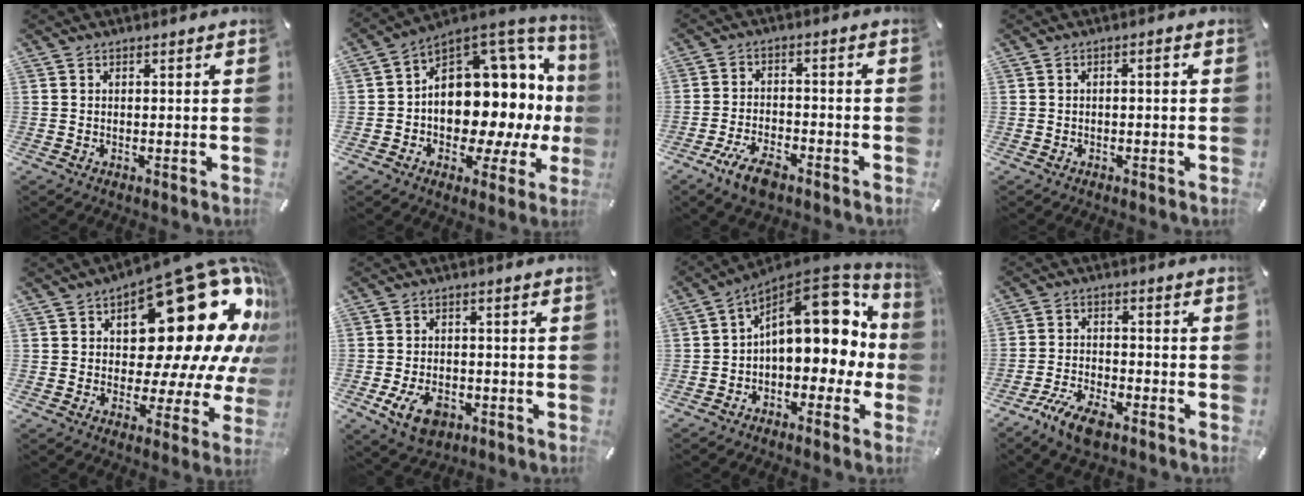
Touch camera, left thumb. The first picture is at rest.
{"total": 15.0, "force": [1.3, 11.1, 10.0], "torque": [-0.115, -0.058, 0.032]}
{"total": 7.9, "force": [-5.1, 3.4, 4.9], "torque": [-0.104, 0.018, -0.094]}
{"total": 1.5, "force": [-0.6, 0.5, 1.3], "torque": [-0.024, 0.005, -0.013]}
{"total": 29.5, "force": [12.2, 14.3, 22.7], "torque": [-0.296, -0.100, 0.219]}
{"total": 8.1, "force": [-3.3, 5.4, 5.0], "torque": [-0.100, 0.007, -0.060]}
{"total": 18.6, "force": [5.2, 11.0, 14.1], "torque": [-0.183, -0.040, 0.090]}
{"total": 8.1, "force": [-5.5, 3.3, 4.9], "torque": [-0.104, 0.021, -0.103]}